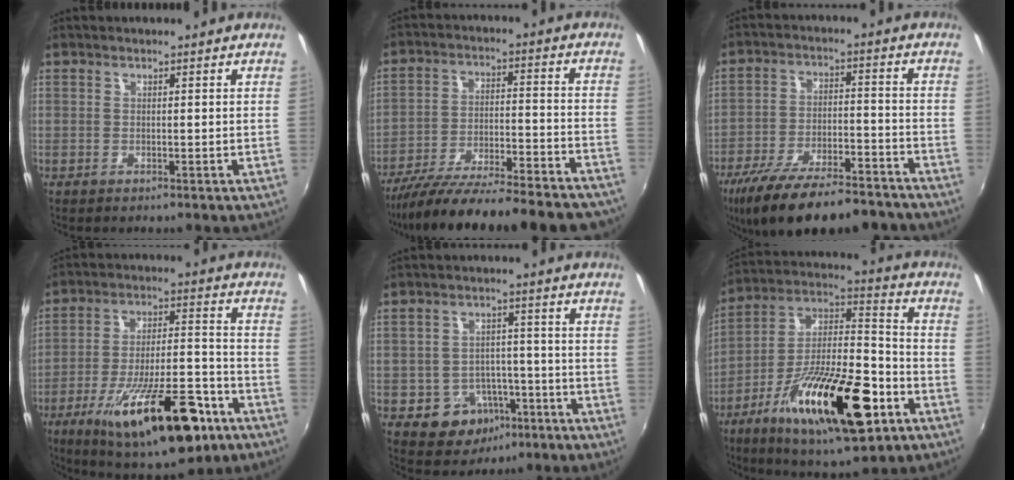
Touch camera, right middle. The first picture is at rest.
{"total": 28.0, "force": [-24.5, 4.4, 12.7], "torque": [-0.215, -0.054, -0.347]}
{"total": 21.4, "force": [-17.2, 5.8, 11.3], "torque": [-0.214, -0.035, -0.260]}
{"total": 23.1, "force": [-12.8, 7.5, 17.8], "torque": [-0.297, -0.028, -0.190]}
{"total": 9.3, "force": [-4.6, 7.4, 3.2], "torque": [-0.072, 0.020, -0.046]}
{"total": 24.5, "force": [-11.4, 8.1, 20.1], "torque": [-0.342, -0.024, -0.186]}